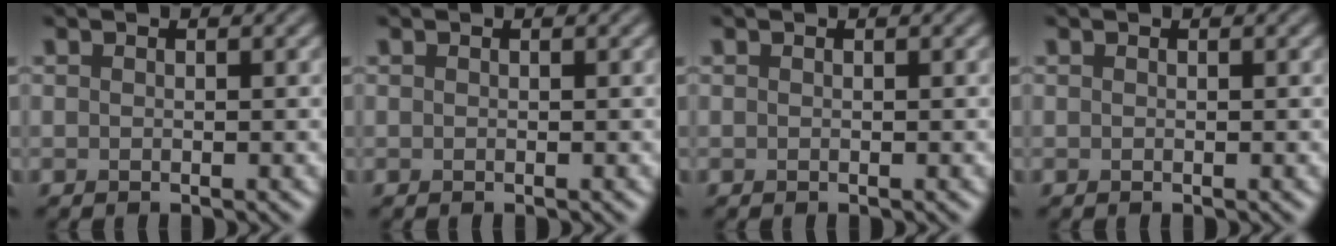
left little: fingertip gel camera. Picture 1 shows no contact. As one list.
[{"total": 0.0}, {"total": 0.0}, {"total": 0.0}]